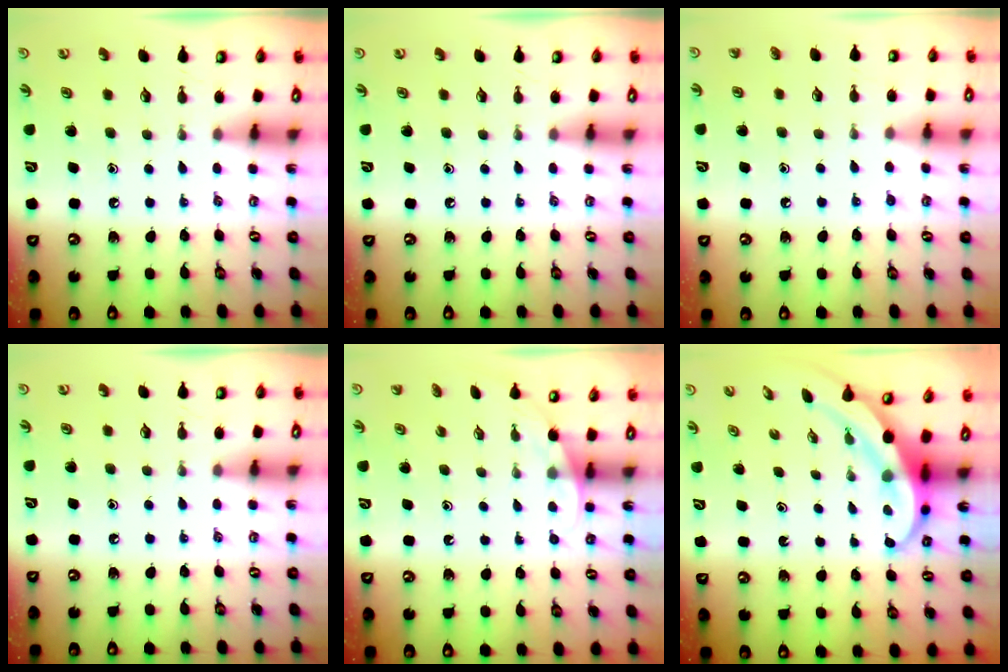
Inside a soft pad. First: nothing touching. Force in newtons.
{"total": 0.0}
{"total": 4.1, "press": 4.1, "slide": 0.4}
{"total": 0.0}
{"total": 2.8, "press": 2.8, "slide": 0.1}
{"total": 4.1, "press": 4.1, "slide": 0.7}